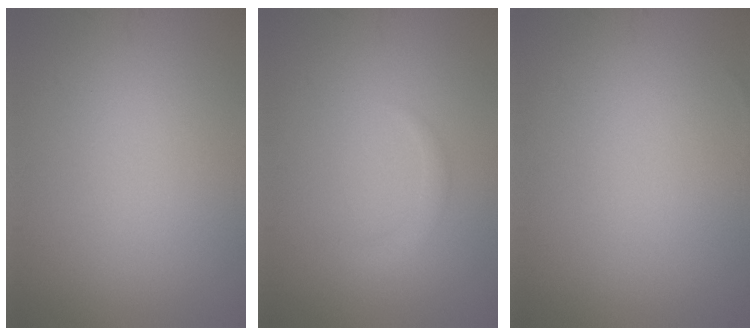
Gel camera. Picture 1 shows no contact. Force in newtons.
{"total": 1.2, "press": 1.2, "slide": 0.1}
{"total": 0.0}